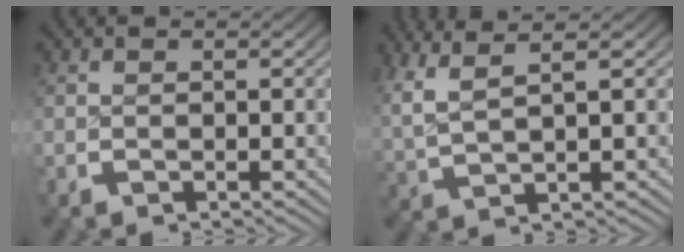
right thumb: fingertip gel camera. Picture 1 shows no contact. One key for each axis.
{"total": 5.8, "fx": 3.1, "fy": 2.4, "fz": 4.2, "tx": -0.084, "ty": 0.006, "tz": 0.059}